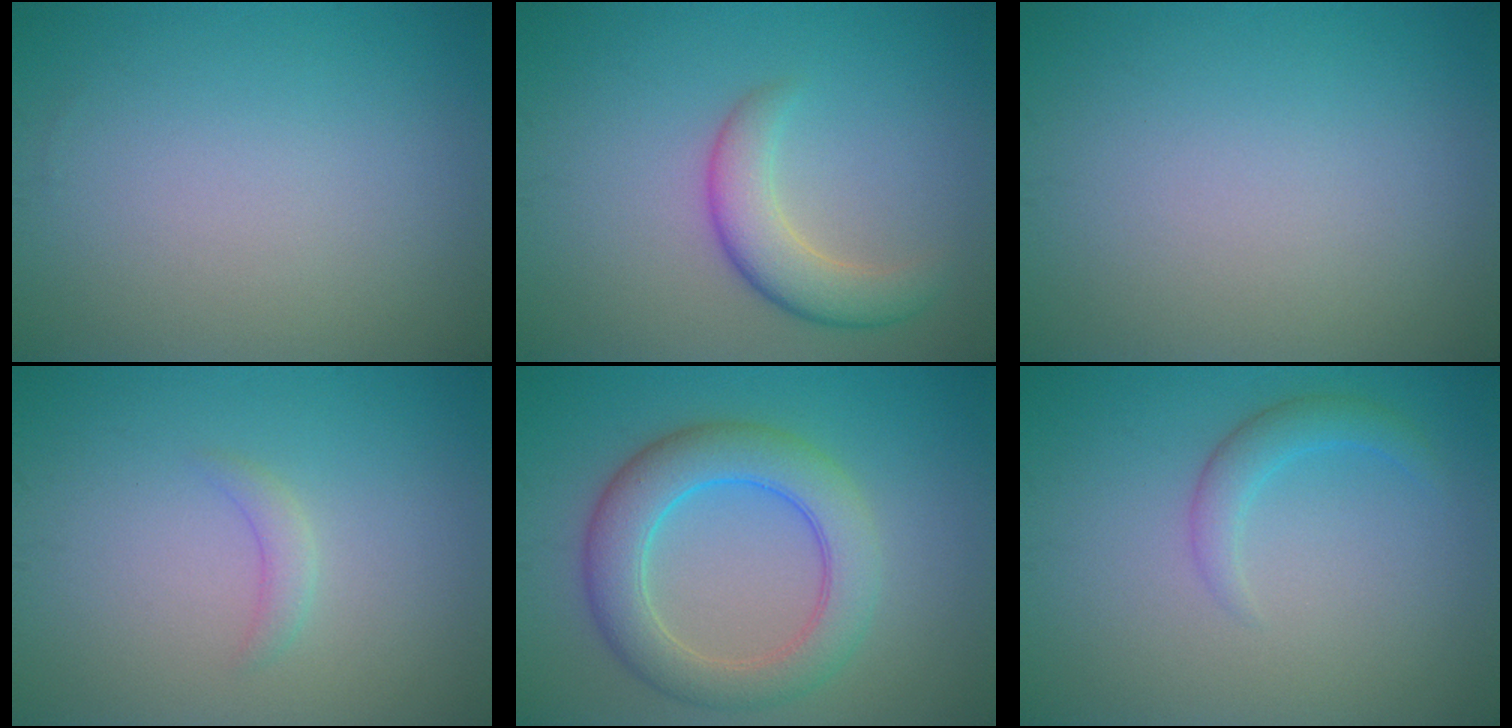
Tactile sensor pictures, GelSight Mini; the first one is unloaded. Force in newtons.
{"total": 3.8, "press": 3.8, "slide": 0.2}
{"total": 0.0}
{"total": 1.2, "press": 1.2, "slide": 0.0}
{"total": 6.3, "press": 6.3, "slide": 0.1}
{"total": 2.0, "press": 2.0, "slide": 0.2}